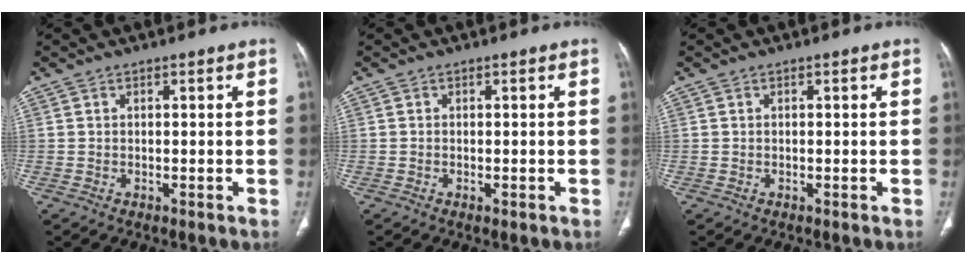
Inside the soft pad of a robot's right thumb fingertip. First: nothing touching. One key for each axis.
{"total": 0.8, "fx": -0.4, "fy": 0.3, "fz": 0.6, "tx": -0.012, "ty": -0.002, "tz": -0.003}
{"total": 0.0}